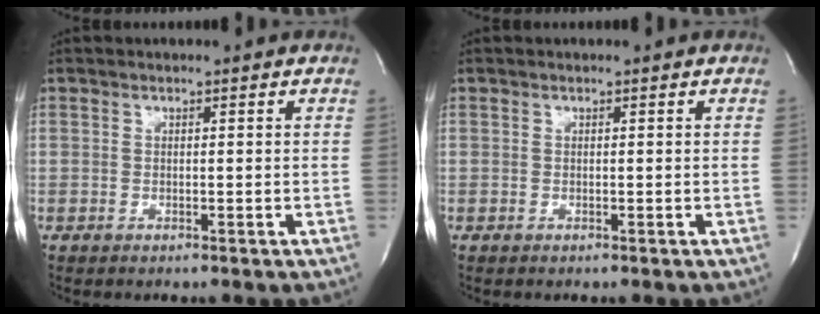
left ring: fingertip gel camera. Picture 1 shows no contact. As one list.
[{"total": 0.0}]